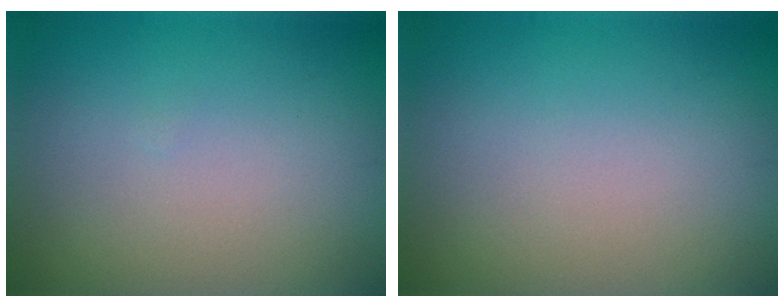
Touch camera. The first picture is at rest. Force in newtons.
{"total": 0.0}